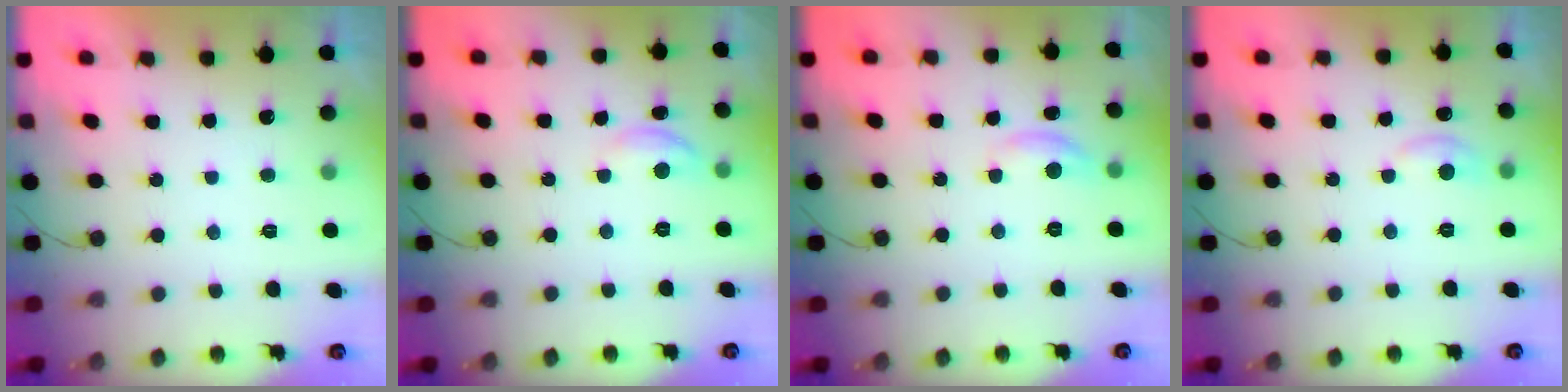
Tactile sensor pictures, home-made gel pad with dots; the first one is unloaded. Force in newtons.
{"total": 5.3, "press": 5.2, "slide": 0.6}
{"total": 5.5, "press": 5.5, "slide": 0.3}
{"total": 6.4, "press": 6.4, "slide": 0.6}